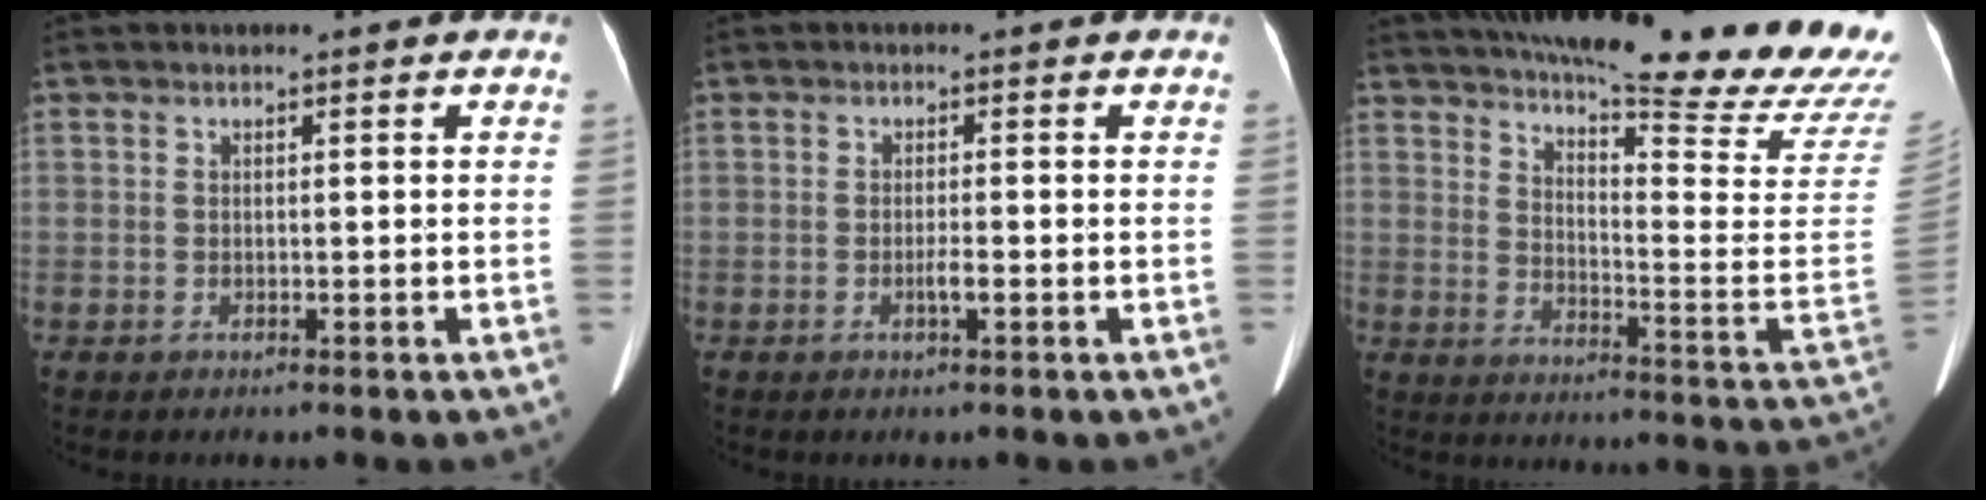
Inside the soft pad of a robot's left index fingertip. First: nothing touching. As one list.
[{"total": 1.4, "force": [-0.6, 0.0, 1.3], "torque": [-0.026, -0.001, -0.010]}, {"total": 29.6, "force": [25.0, 1.2, 15.8], "torque": [-0.219, -0.094, 0.317]}]